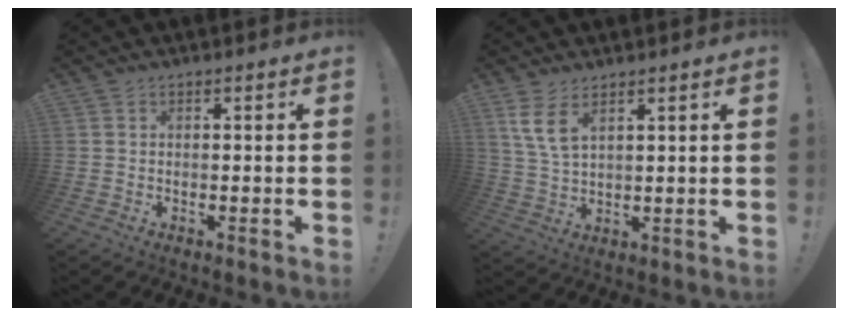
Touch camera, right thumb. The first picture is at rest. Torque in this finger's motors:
{"motor_torque": [0.39, 0.69, 0.11, 0.02, 0.00]}